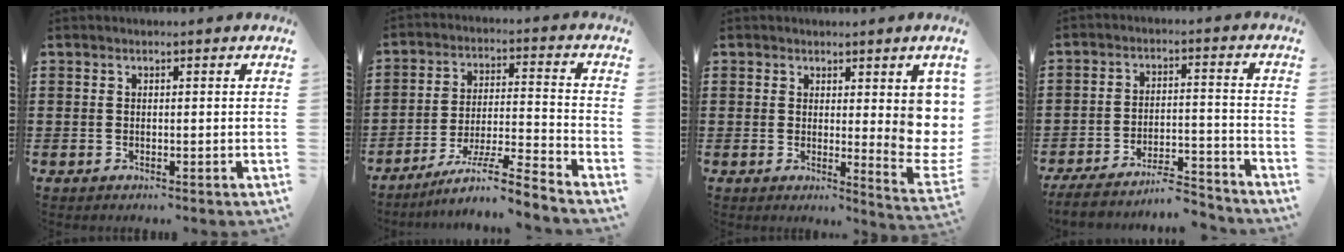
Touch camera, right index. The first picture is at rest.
{"total": 7.5, "force": [-6.3, -0.4, 4.0], "torque": [-0.075, -0.008, -0.124]}
{"total": 6.2, "force": [2.4, 2.5, 5.1], "torque": [-0.051, -0.026, 0.041]}
{"total": 7.4, "force": [-6.8, 1.1, 2.9], "torque": [-0.049, 0.011, -0.128]}